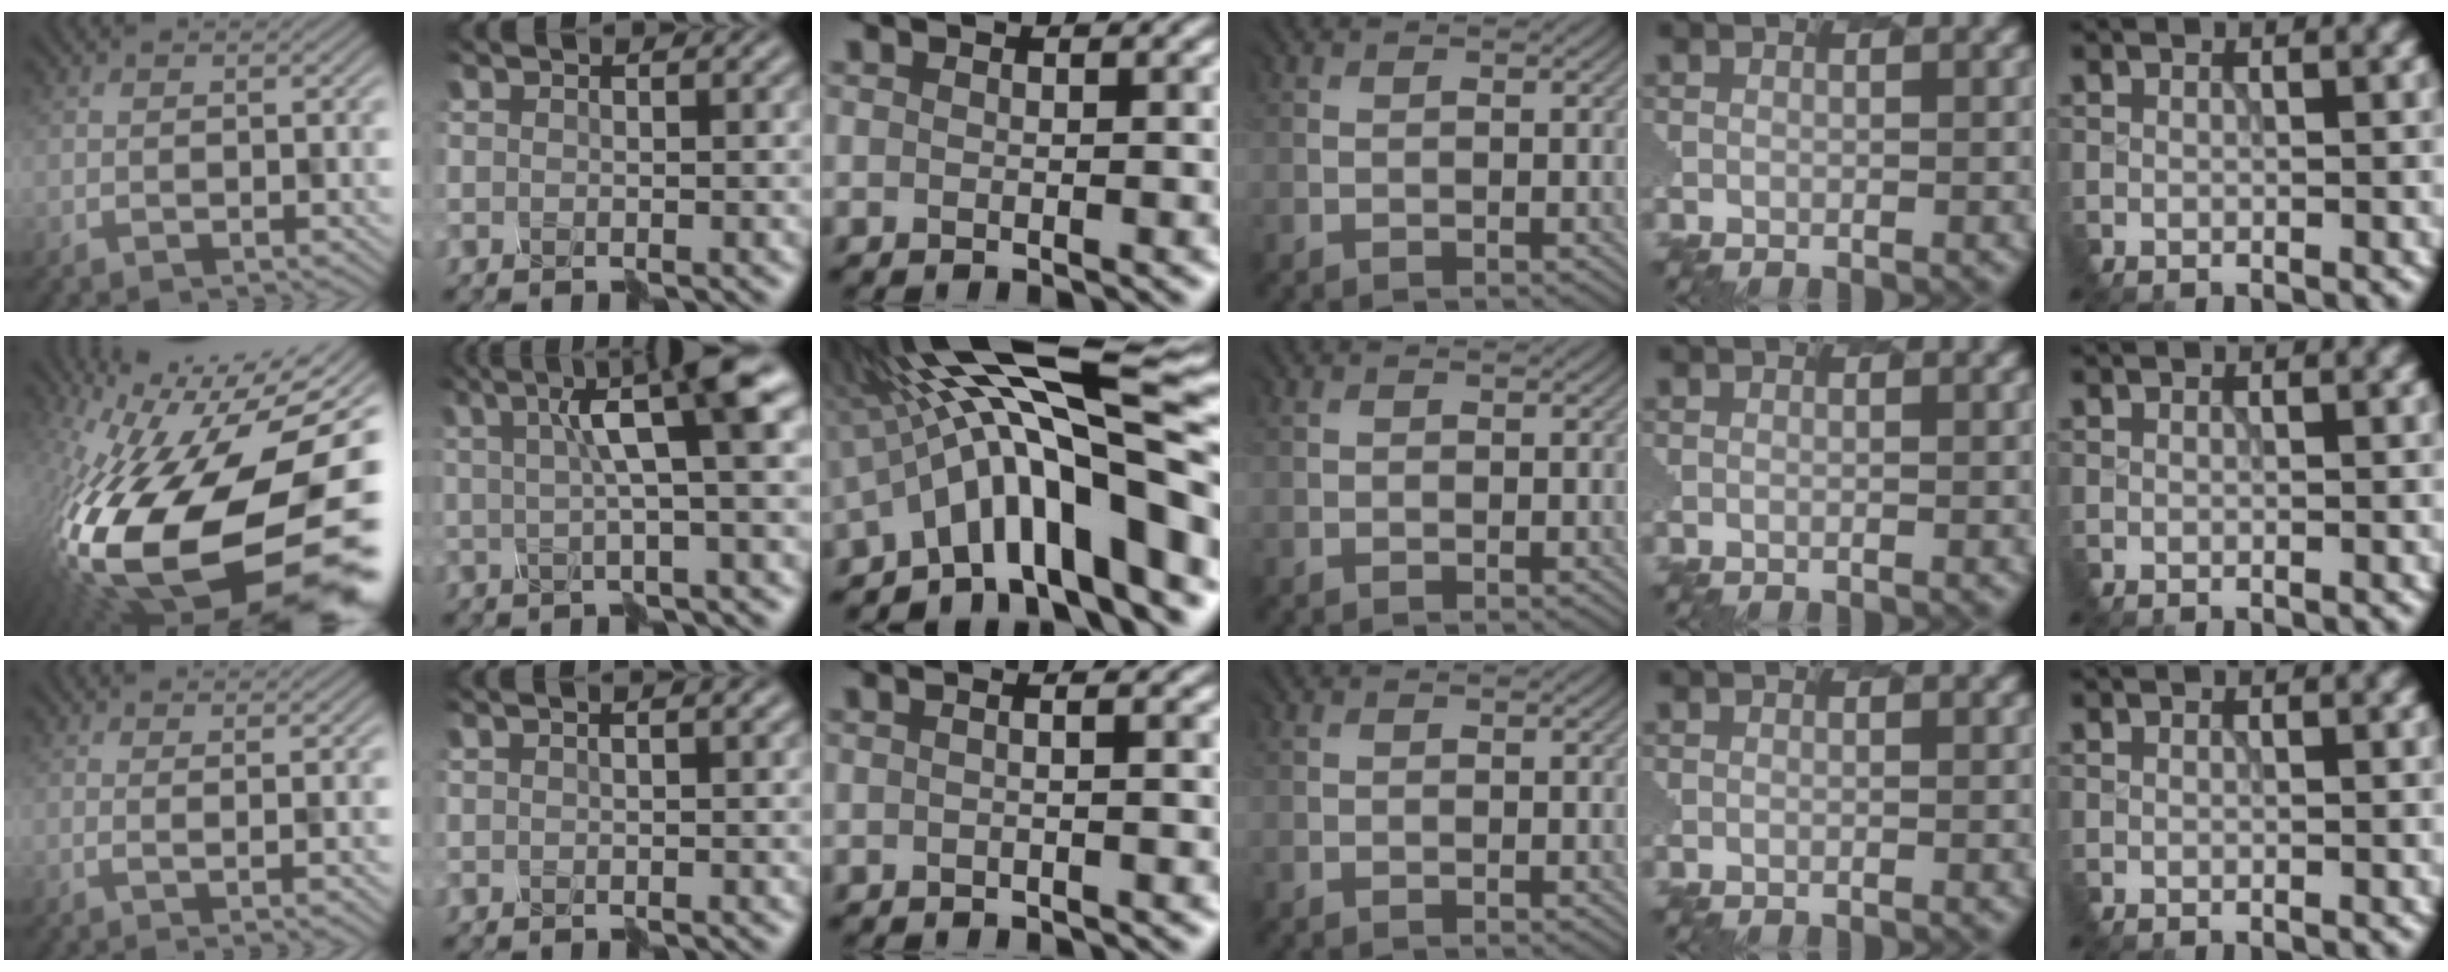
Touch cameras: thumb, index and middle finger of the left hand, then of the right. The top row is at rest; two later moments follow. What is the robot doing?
{"motion": "disassemble", "object": "hinged jar"}